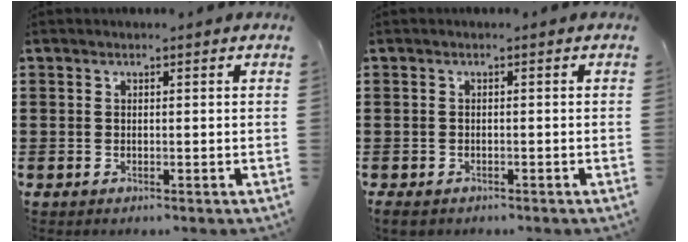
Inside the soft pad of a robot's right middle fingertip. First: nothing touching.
{"total": 0.9, "force": [-0.8, 0.4, 0.2], "torque": [-0.007, -0.001, -0.017]}